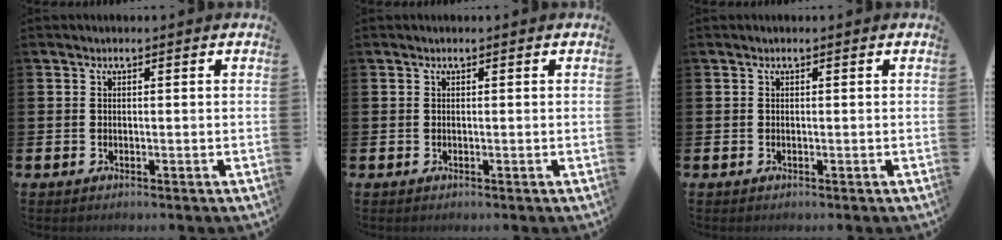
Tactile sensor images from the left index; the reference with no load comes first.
{"total": 0.0}
{"total": 0.0}